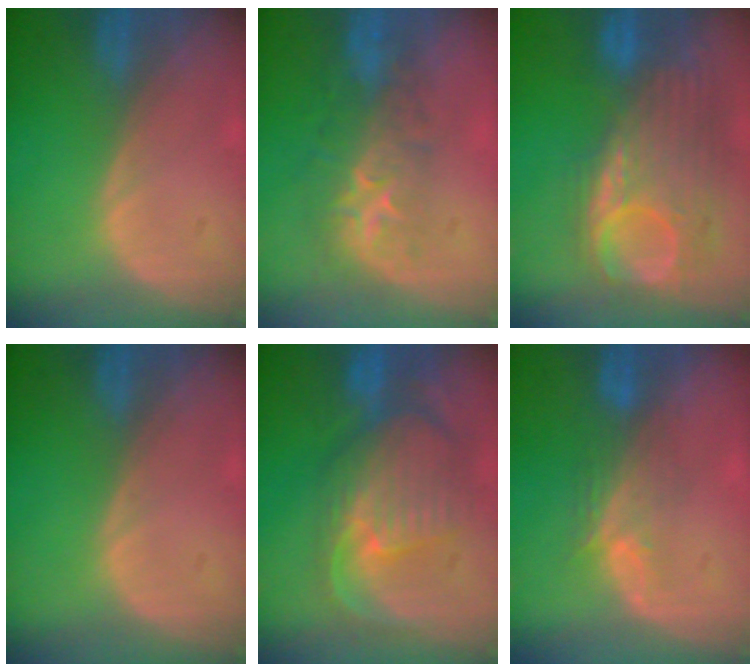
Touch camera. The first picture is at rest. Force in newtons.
{"total": 8.1, "press": 7.7, "slide": 2.5}
{"total": 11.9, "press": 10.4, "slide": 5.8}
{"total": 0.0}
{"total": 11.0, "press": 9.6, "slide": 5.4}
{"total": 4.5, "press": 4.3, "slide": 1.5}